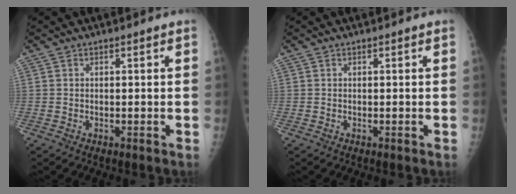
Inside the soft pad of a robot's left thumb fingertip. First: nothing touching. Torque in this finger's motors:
{"motor_torque": [0.02, 0.02, -0.05, -0.09, 0.00]}